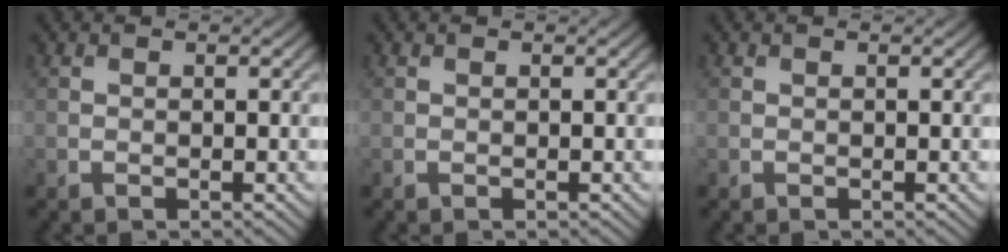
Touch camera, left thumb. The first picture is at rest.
{"total": 0.0}
{"total": 0.0}